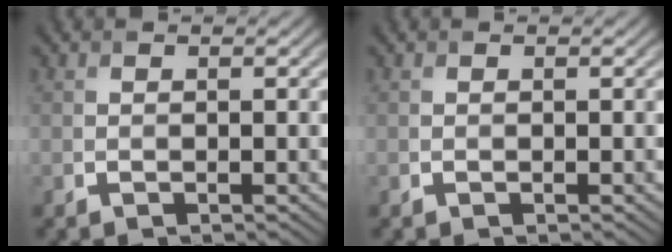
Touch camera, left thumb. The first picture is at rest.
{"total": 0.0}